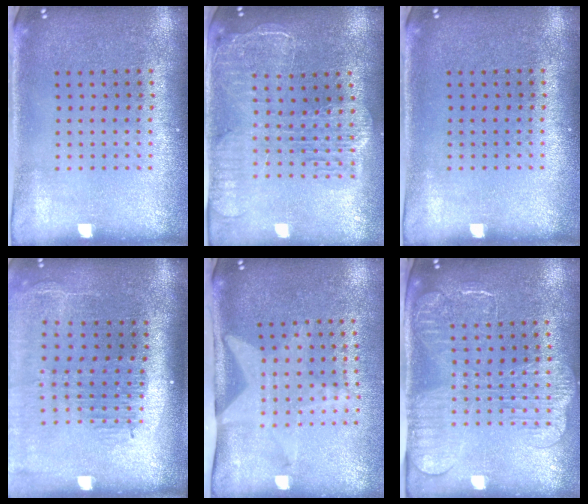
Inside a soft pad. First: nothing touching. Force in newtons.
{"total": 2.3, "press": 2.0, "slide": 1.0}
{"total": 0.0}
{"total": 2.4, "press": 1.9, "slide": 1.4}
{"total": 2.1, "press": 1.5, "slide": 1.4}
{"total": 2.3, "press": 2.0, "slide": 1.3}